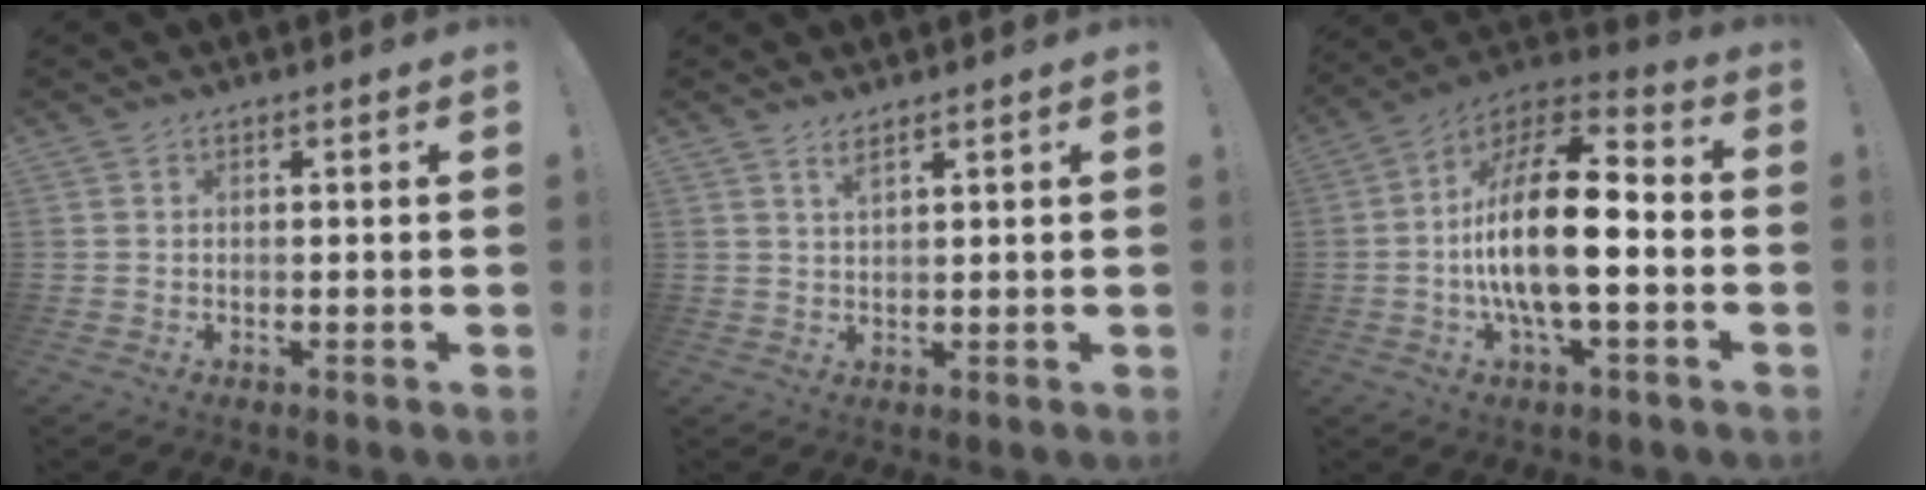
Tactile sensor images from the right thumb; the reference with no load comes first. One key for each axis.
{"total": 2.4, "fx": 1.8, "fy": 0.3, "fz": 1.6, "tx": -0.027, "ty": -0.012, "tz": 0.030}
{"total": 20.6, "fx": -2.7, "fy": 7.7, "fz": 19.0, "tx": -0.361, "ty": 0.016, "tz": -0.048}